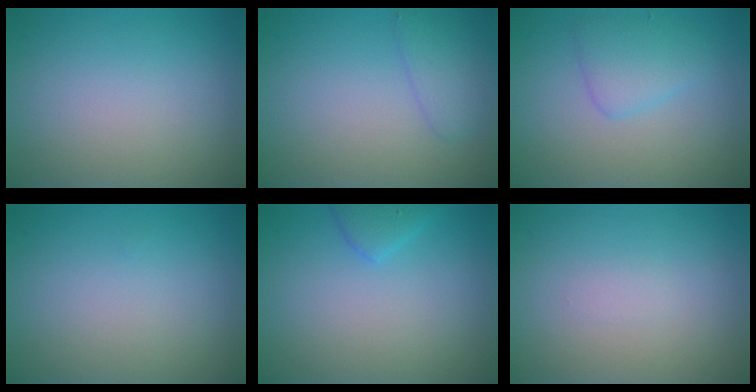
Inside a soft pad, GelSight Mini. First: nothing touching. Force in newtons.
{"total": 1.9, "press": 1.9, "slide": 0.1}
{"total": 2.5, "press": 2.5, "slide": 0.1}
{"total": 0.0}
{"total": 1.6, "press": 1.6, "slide": 0.2}
{"total": 0.5, "press": 0.5, "slide": 0.0}